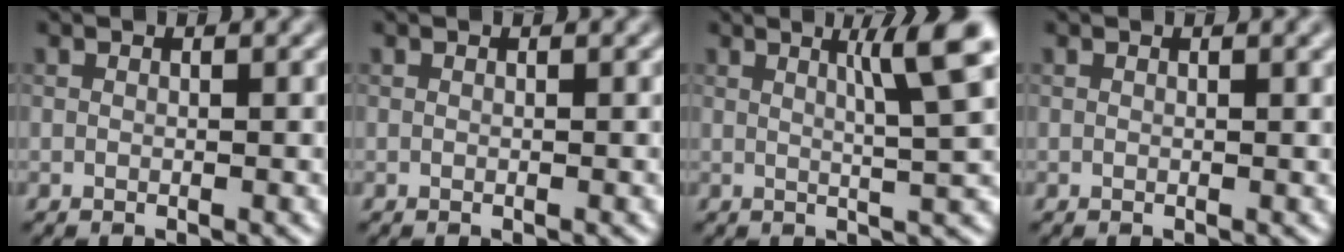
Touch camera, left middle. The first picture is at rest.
{"total": 0.0}
{"total": 5.7, "force": [2.0, 0.8, 5.2], "torque": [-0.072, 0.009, 0.031]}
{"total": 1.1, "force": [0.5, 0.4, 0.9], "torque": [-0.008, 0.005, 0.004]}